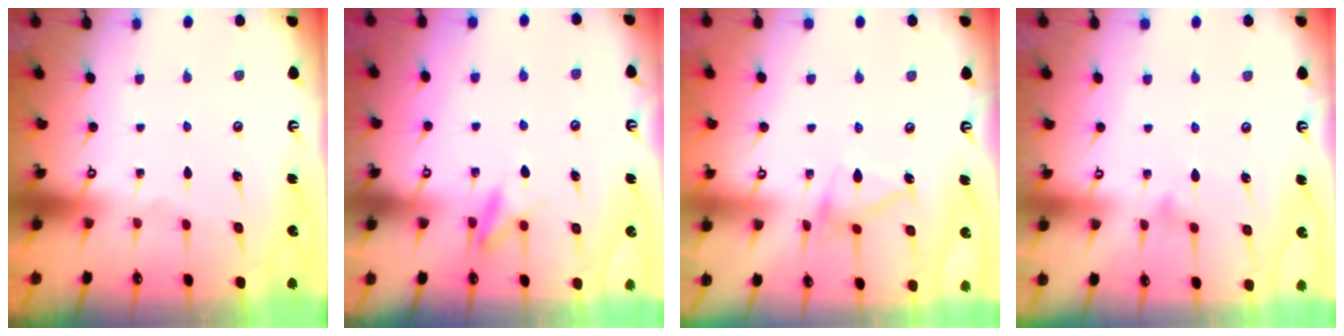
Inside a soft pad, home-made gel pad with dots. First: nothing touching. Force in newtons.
{"total": 8.5, "press": 8.4, "slide": 1.1}
{"total": 12.6, "press": 12.6, "slide": 0.3}
{"total": 8.6, "press": 8.6, "slide": 0.6}